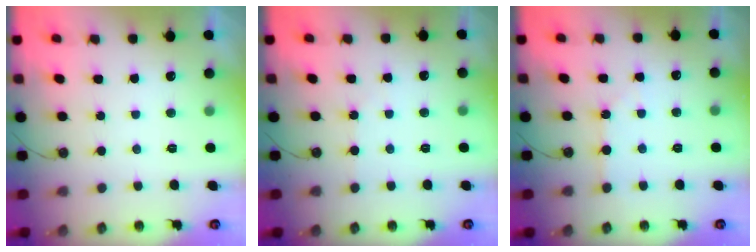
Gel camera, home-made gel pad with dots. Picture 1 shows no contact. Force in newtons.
{"total": 2.6, "press": 2.6, "slide": 0.5}
{"total": 3.5, "press": 3.4, "slide": 0.7}